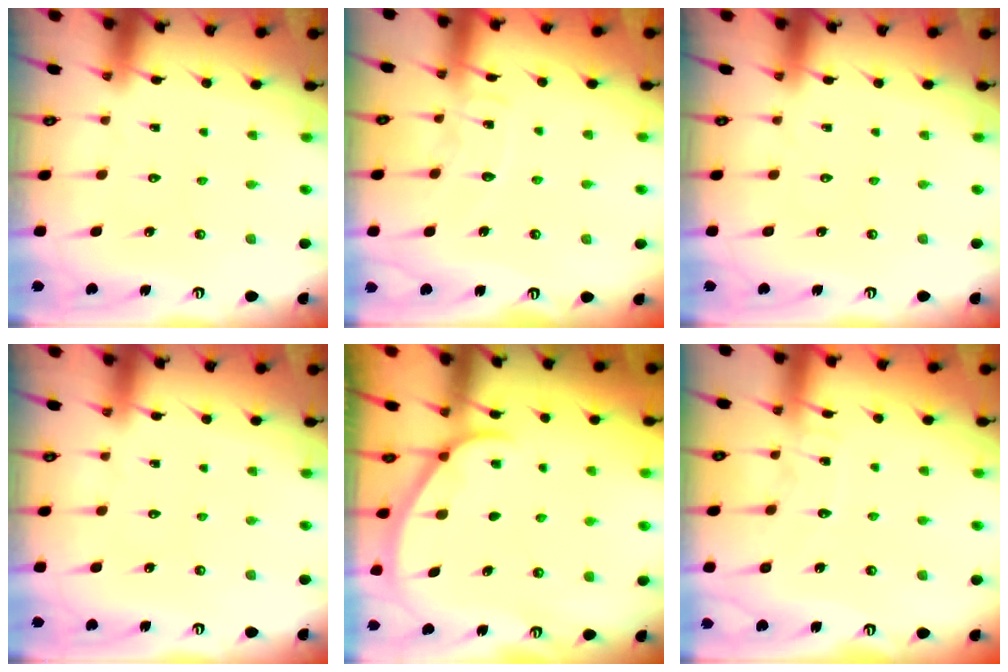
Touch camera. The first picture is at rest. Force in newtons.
{"total": 6.4, "press": 6.3, "slide": 0.6}
{"total": 0.0}
{"total": 0.0}
{"total": 1.7, "press": 1.6, "slide": 0.2}
{"total": 5.0, "press": 5.0, "slide": 0.6}